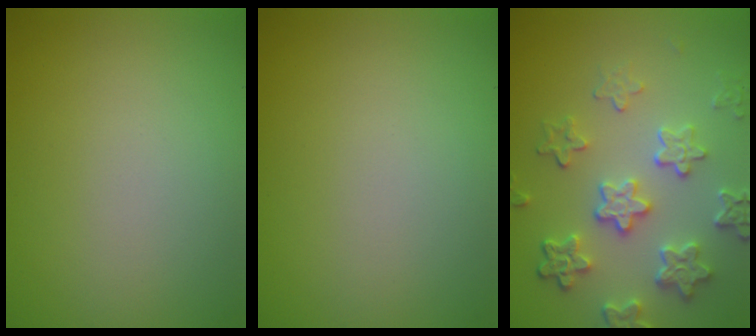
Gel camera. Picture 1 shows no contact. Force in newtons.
{"total": 0.0}
{"total": 5.4, "press": 4.2, "slide": 3.3}